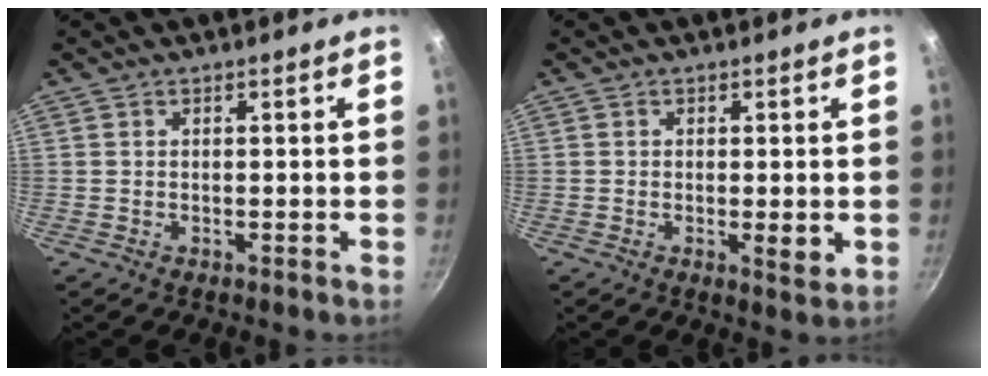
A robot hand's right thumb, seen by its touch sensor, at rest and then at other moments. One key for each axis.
{"total": 2.9, "fx": -0.3, "fy": 1.1, "fz": 2.7, "tx": -0.043, "ty": -0.010, "tz": -0.003}